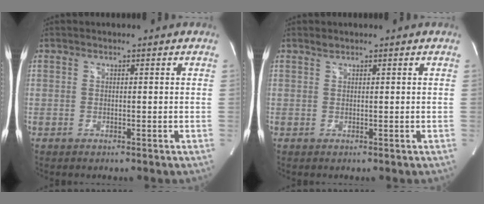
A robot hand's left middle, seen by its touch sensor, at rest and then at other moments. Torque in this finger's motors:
{"motor_torque": [0.09, -0.16, -0.04, 0.02]}